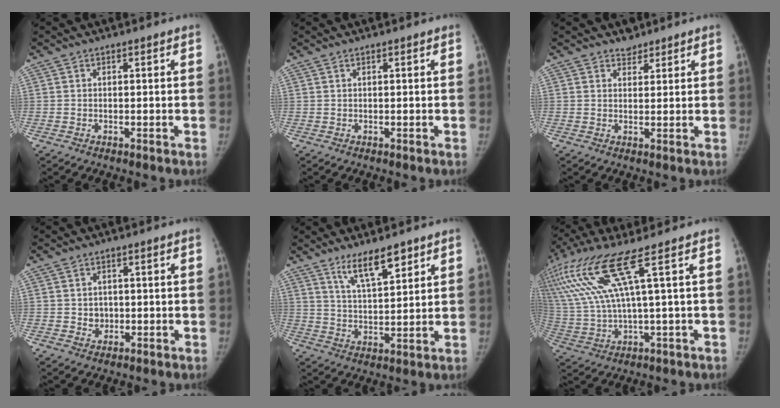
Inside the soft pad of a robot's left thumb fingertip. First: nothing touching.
{"total": 0.0}
{"total": 2.3, "force": [1.7, 1.4, 0.0], "torque": [0.019, -0.012, 0.019]}
{"total": 2.4, "force": [-0.1, 2.2, 0.9], "torque": [0.001, 0.003, 0.001]}
{"total": 8.3, "force": [5.8, 2.2, 5.6], "torque": [-0.084, -0.039, 0.106]}
{"total": 16.4, "force": [7.0, 1.1, 14.8], "torque": [-0.354, -0.006, 0.144]}